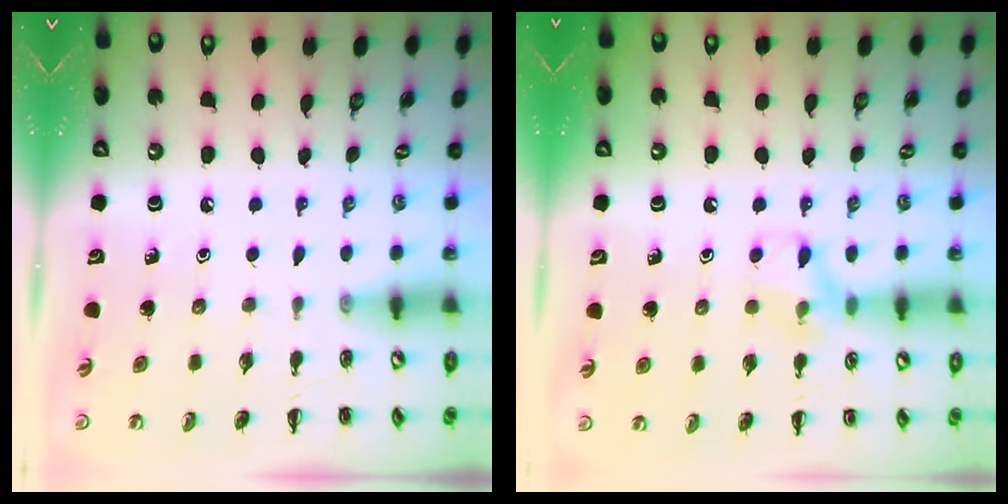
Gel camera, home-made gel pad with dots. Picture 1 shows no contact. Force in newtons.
{"total": 8.6, "press": 8.5, "slide": 1.5}